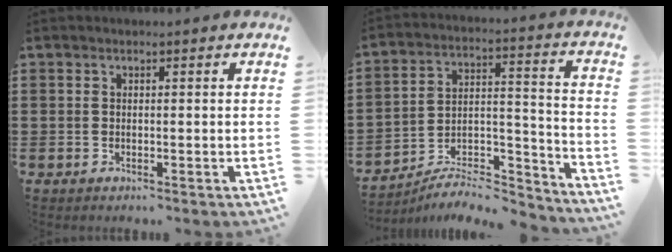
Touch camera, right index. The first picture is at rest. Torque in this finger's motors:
{"motor_torque": [1.43, 0.71, 0.70, 0.14]}